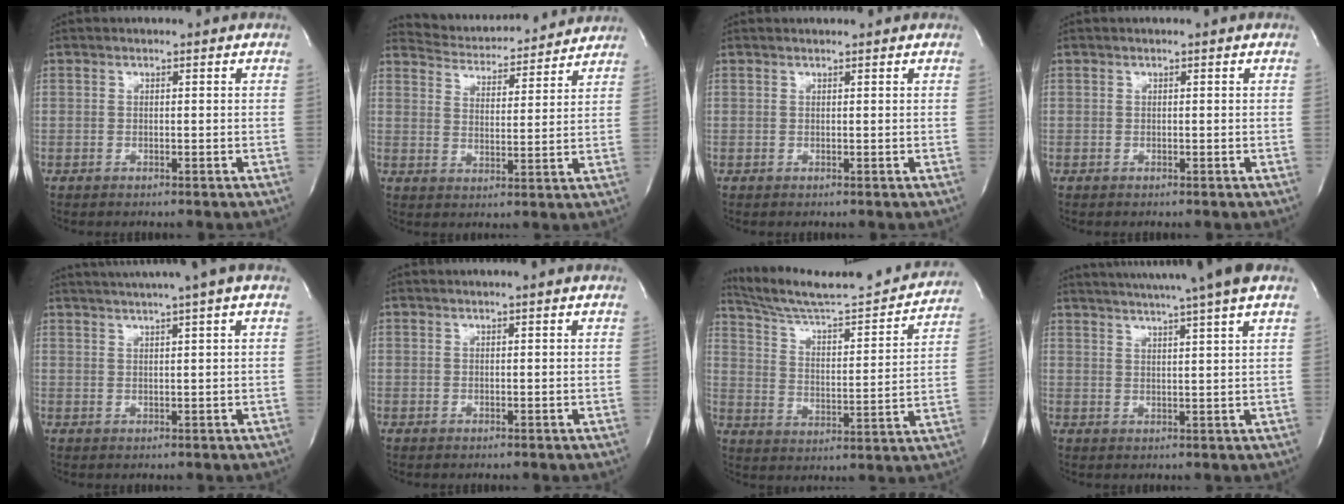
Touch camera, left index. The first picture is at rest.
{"total": 13.2, "force": [12.8, 2.1, 2.3], "torque": [-0.035, 0.007, 0.180]}
{"total": 1.0, "force": [1.0, -0.1, 0.2], "torque": [-0.007, 0.008, 0.017]}
{"total": 0.0}
{"total": 7.2, "force": [5.2, -1.3, 4.8], "torque": [-0.075, 0.027, 0.071]}
{"total": 0.8, "force": [0.5, -0.3, 0.4], "torque": [-0.014, -0.002, 0.017]}
{"total": 21.2, "force": [19.9, 1.1, 7.3], "torque": [-0.116, -0.031, 0.284]}
{"total": 15.0, "force": [12.4, -1.2, 8.3], "torque": [-0.141, 0.005, 0.163]}